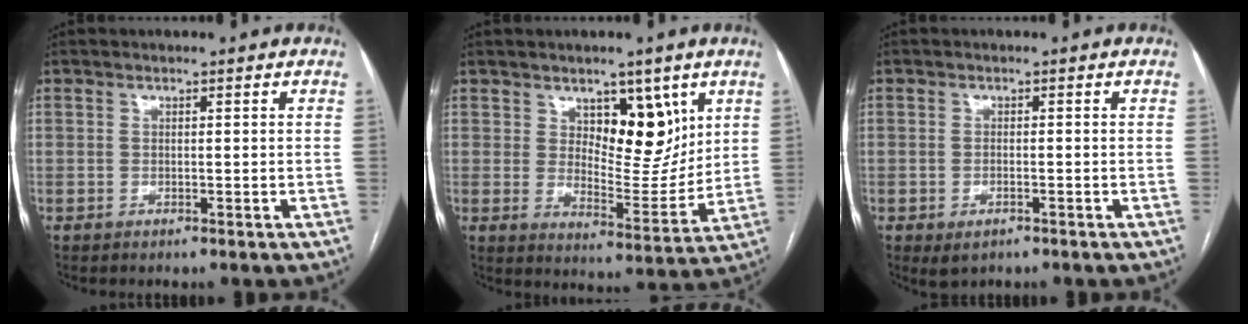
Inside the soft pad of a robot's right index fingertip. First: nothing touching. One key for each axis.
{"total": 10.3, "fx": 5.1, "fy": 4.8, "fz": 7.5, "tx": -0.103, "ty": -0.007, "tz": 0.090}
{"total": 1.8, "fx": -0.9, "fy": 0.9, "fz": 1.2, "tx": -0.021, "ty": -0.001, "tz": -0.006}